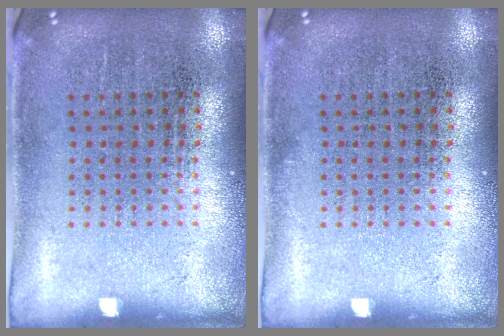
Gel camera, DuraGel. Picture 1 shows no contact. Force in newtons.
{"total": 0.0}